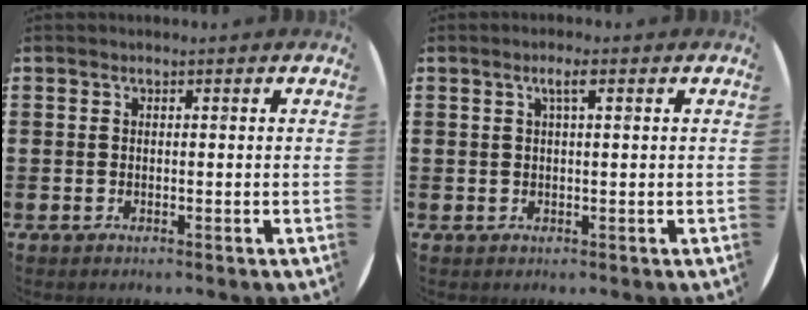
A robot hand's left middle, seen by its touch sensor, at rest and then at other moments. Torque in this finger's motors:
{"motor_torque": [0.48, -0.09, 0.07, 0.01]}